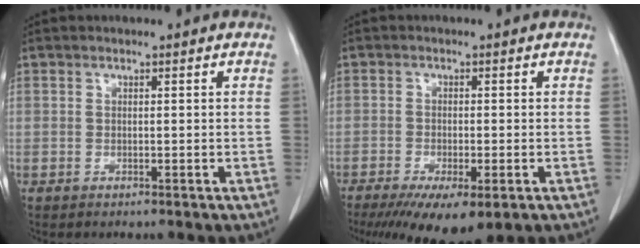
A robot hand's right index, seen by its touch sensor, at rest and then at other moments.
{"total": 10.6, "force": [-6.7, 2.2, 7.9], "torque": [-0.119, -0.024, -0.104]}